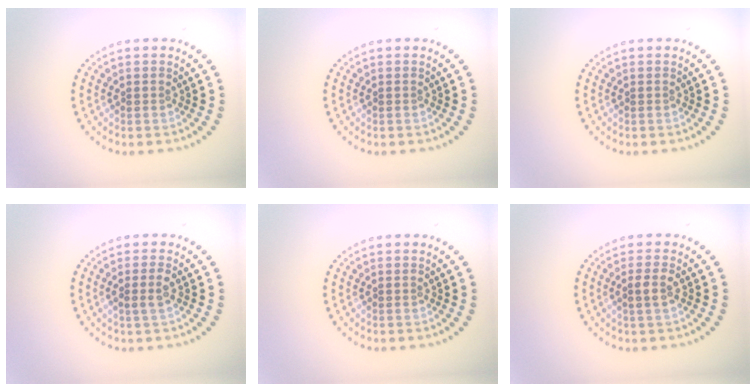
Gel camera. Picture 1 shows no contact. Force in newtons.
{"total": 0.0}
{"total": 0.0}
{"total": 1.4, "press": 1.2, "slide": 0.7}
{"total": 0.0}
{"total": 1.5, "press": 1.4, "slide": 0.6}